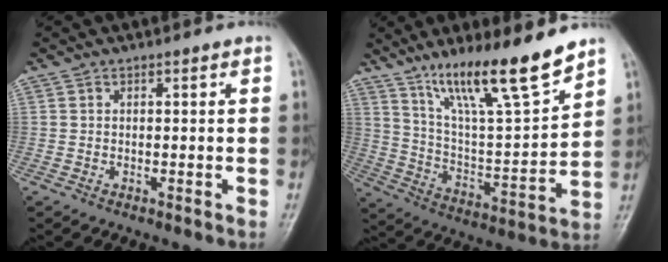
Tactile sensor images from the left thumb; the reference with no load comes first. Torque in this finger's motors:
{"motor_torque": [1.05, 0.86, 1.46, -1.31, 0.34]}